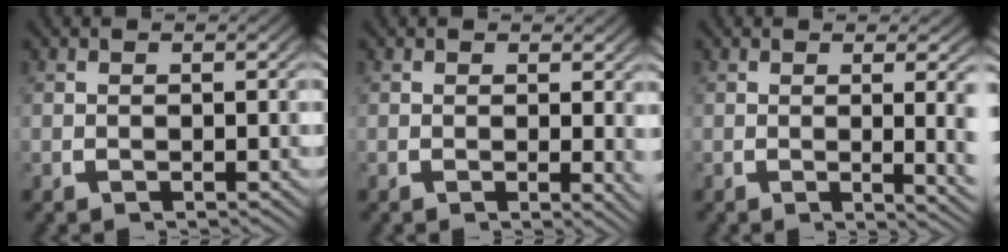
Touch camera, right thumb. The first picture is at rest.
{"total": 1.5, "force": [0.5, 0.5, 1.4], "torque": [-0.009, -0.006, 0.005]}
{"total": 3.4, "force": [-0.2, 0.7, 3.3], "torque": [-0.045, -0.010, 0.002]}